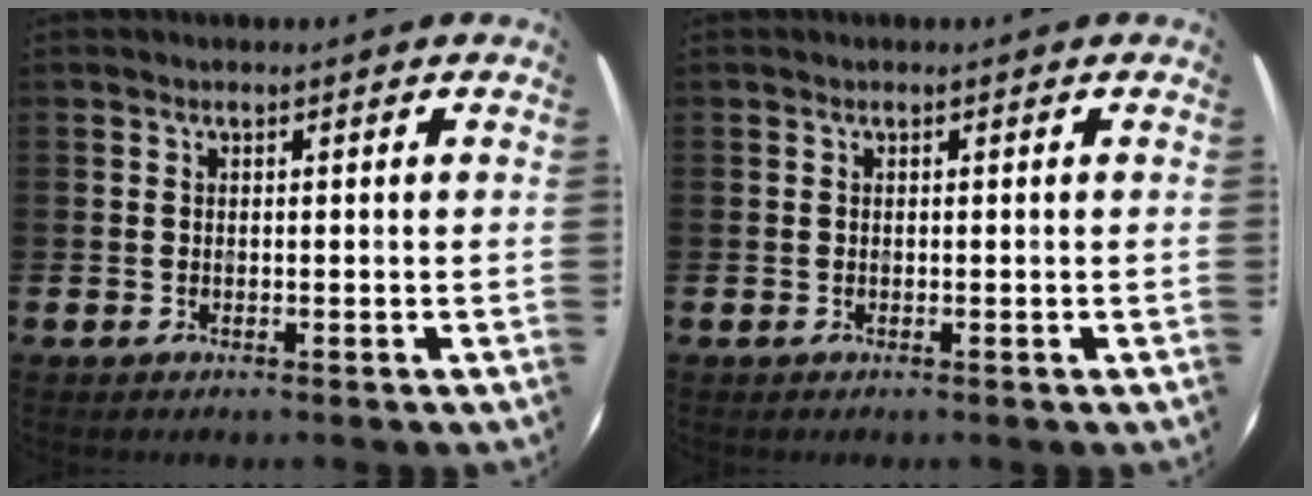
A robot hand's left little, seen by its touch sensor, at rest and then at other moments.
{"total": 0.0}